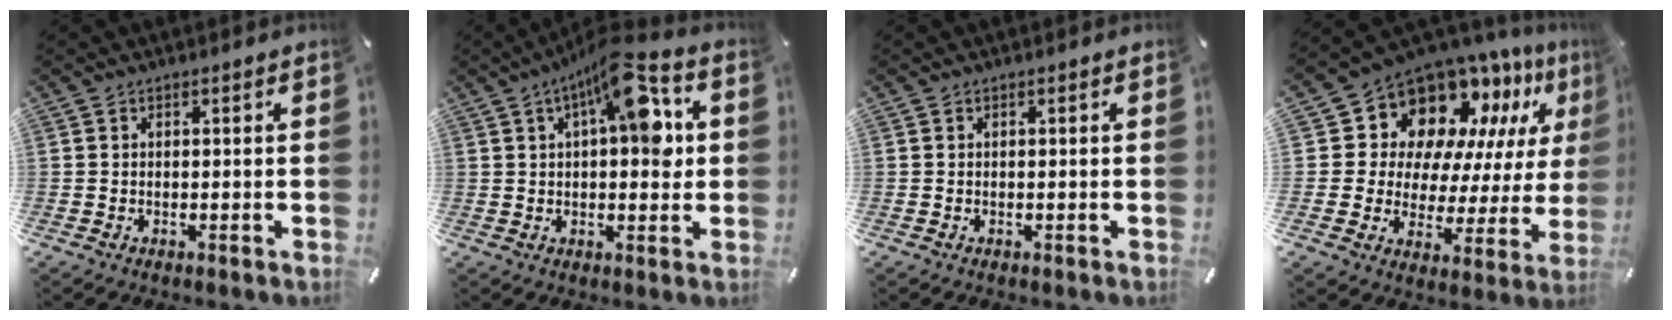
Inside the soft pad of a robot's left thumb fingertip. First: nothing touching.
{"total": 15.0, "force": [5.6, 6.4, 12.4], "torque": [-0.167, -0.023, 0.090]}
{"total": 0.0}
{"total": 13.5, "force": [9.8, 8.5, 3.6], "torque": [-0.068, -0.097, 0.173]}